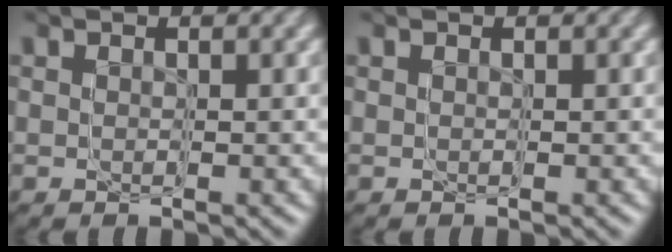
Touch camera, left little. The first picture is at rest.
{"total": 0.0}